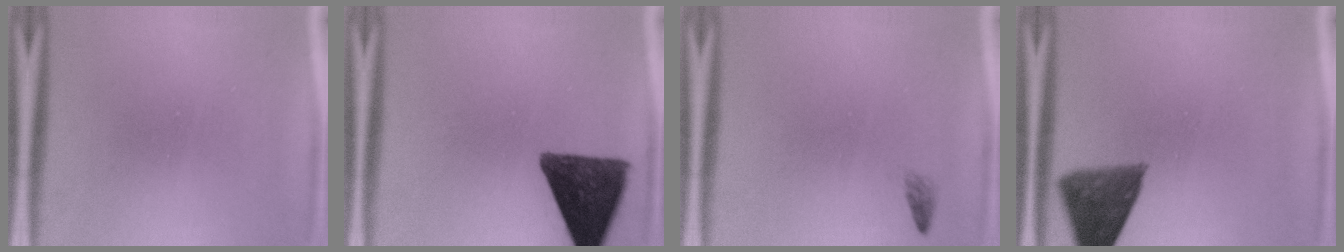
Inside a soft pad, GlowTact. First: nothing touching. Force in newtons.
{"total": 13.9}
{"total": 0.8}
{"total": 7.6}